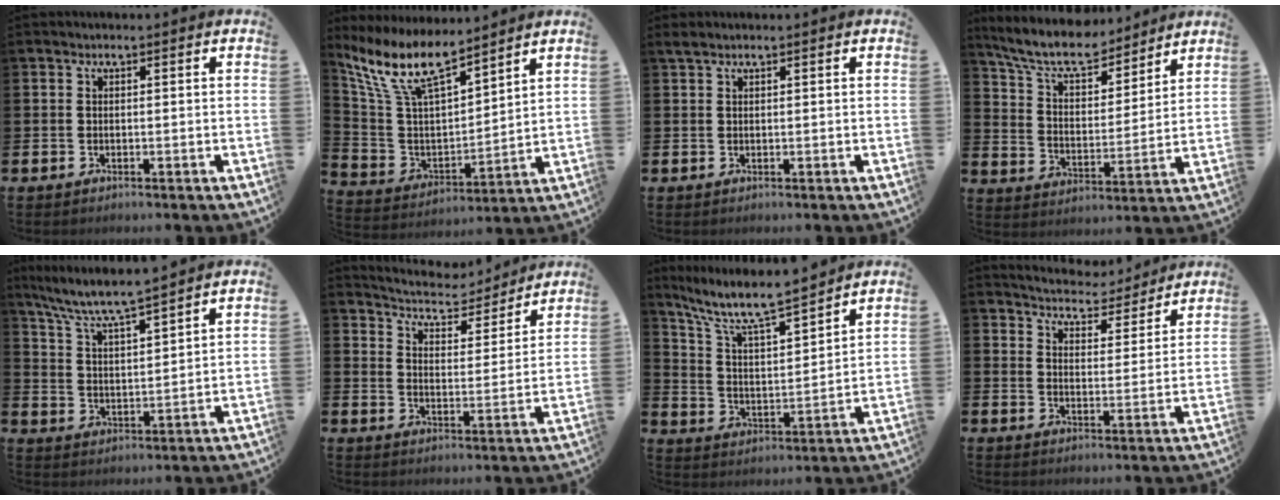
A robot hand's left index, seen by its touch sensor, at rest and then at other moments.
{"total": 10.9, "force": [9.0, 2.8, 5.5], "torque": [-0.142, -0.048, 0.158]}
{"total": 1.1, "force": [0.9, 0.3, 0.5], "torque": [-0.005, 0.000, 0.014]}
{"total": 9.1, "force": [8.2, 2.6, 3.0], "torque": [-0.090, -0.054, 0.143]}
{"total": 7.2, "force": [6.7, 0.4, 2.6], "torque": [-0.075, -0.042, 0.115]}
{"total": 5.7, "force": [5.5, 1.2, 0.7], "torque": [-0.035, -0.048, 0.091]}
{"total": 9.1, "force": [8.1, 1.0, 3.9], "torque": [-0.099, -0.056, 0.135]}
{"total": 5.4, "force": [5.3, 1.0, 0.1], "torque": [-0.019, -0.044, 0.091]}